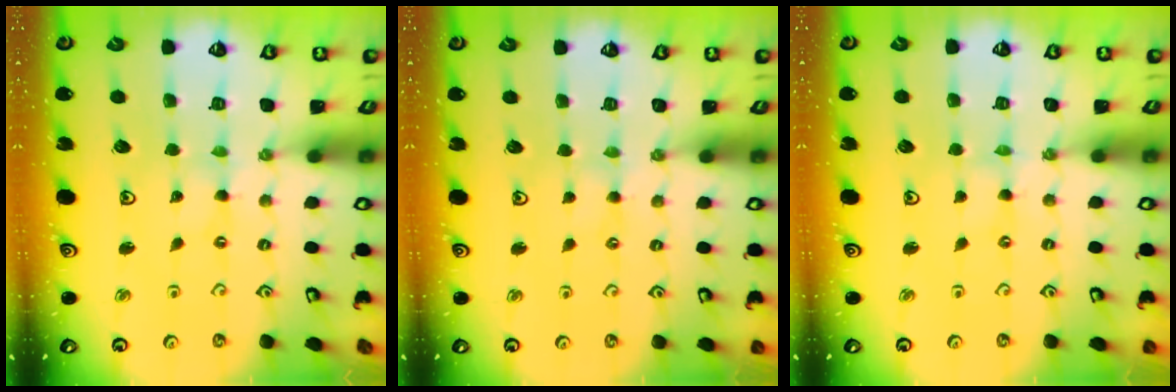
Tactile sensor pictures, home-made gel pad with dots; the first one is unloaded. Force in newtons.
{"total": 1.2, "press": 1.2, "slide": 0.3}
{"total": 0.0}